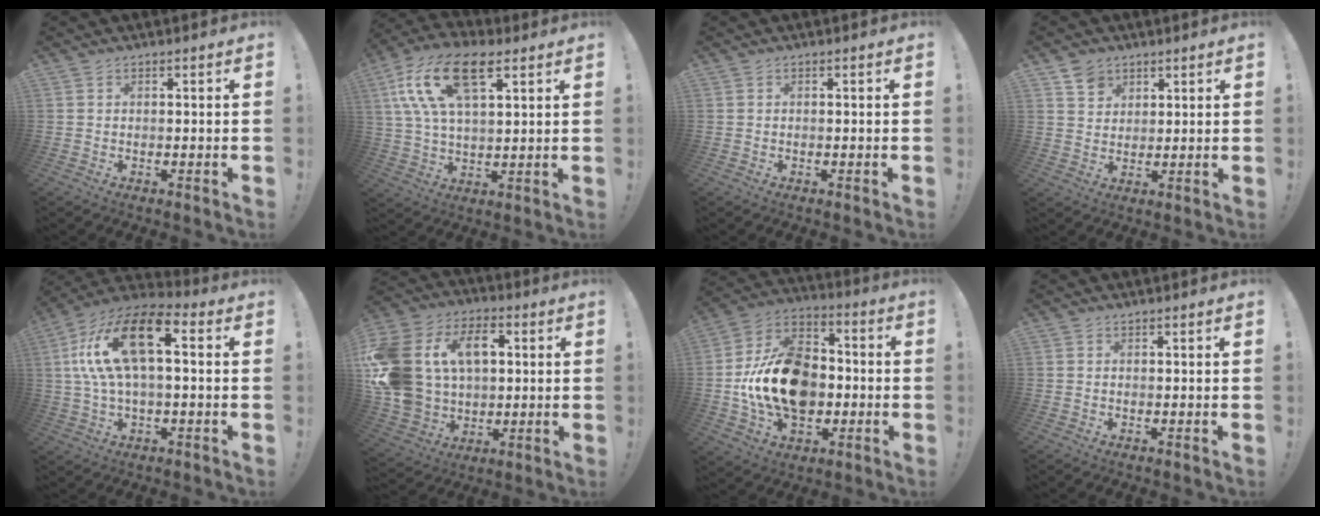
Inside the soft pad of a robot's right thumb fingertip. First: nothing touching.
{"total": 18.4, "force": [8.2, 8.9, 13.8], "torque": [-0.269, -0.016, 0.142]}
{"total": 0.0}
{"total": 5.9, "force": [3.8, 4.4, 0.8], "torque": [-0.012, -0.020, 0.073]}
{"total": 18.5, "force": [4.0, 8.2, 16.1], "torque": [-0.310, 0.002, 0.065]}
{"total": 23.3, "force": [5.0, 17.5, 14.5], "torque": [-0.288, -0.004, 0.111]}
{"total": 21.2, "force": [-2.5, 15.0, 14.8], "torque": [-0.267, 0.028, -0.031]}
{"total": 0.0}